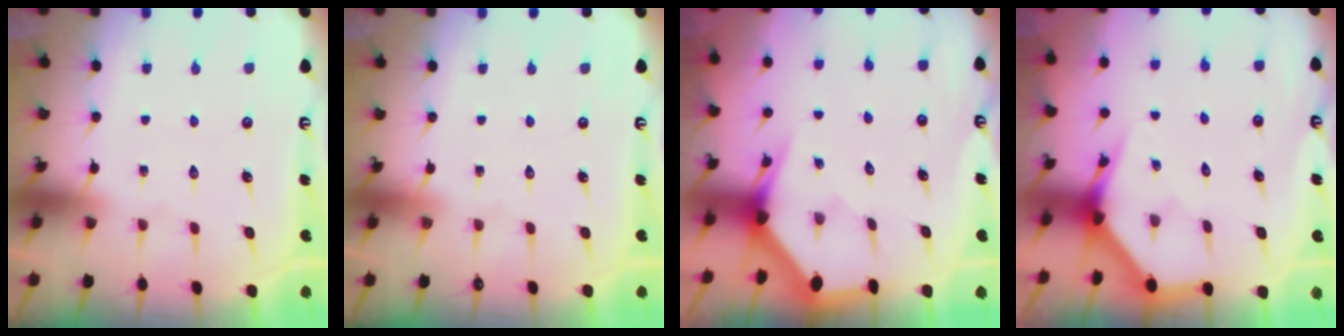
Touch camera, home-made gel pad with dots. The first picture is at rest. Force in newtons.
{"total": 0.0}
{"total": 3.0, "press": 3.0, "slide": 0.0}
{"total": 3.8, "press": 3.8, "slide": 0.4}